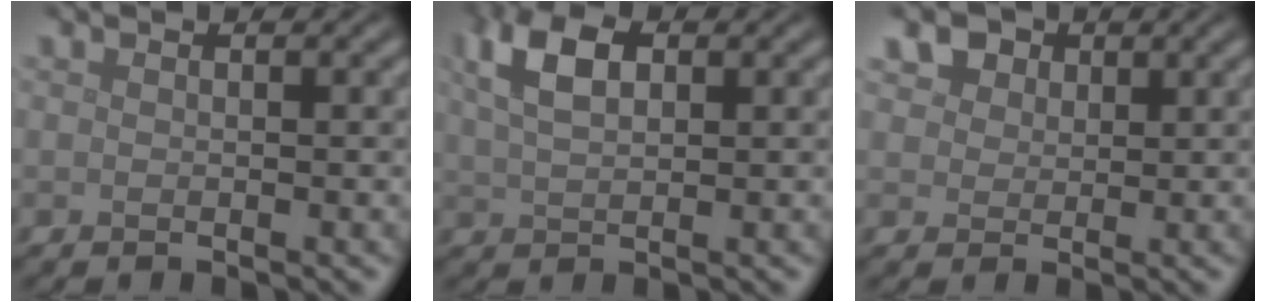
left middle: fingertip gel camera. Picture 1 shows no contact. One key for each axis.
{"total": 5.0, "fx": 2.1, "fy": 2.7, "fz": 3.6, "tx": -0.078, "ty": 0.010, "tz": 0.037}
{"total": 6.1, "fx": 3.5, "fy": 4.1, "fz": 2.8, "tx": -0.072, "ty": 0.012, "tz": 0.050}